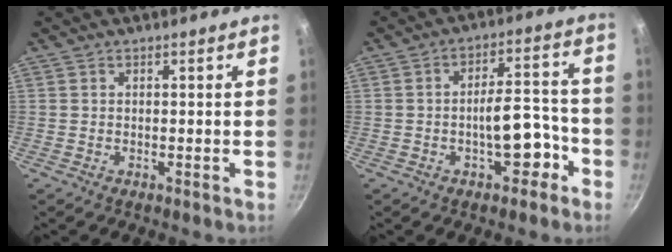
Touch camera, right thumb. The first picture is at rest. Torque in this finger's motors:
{"motor_torque": [3.03, 1.98, 1.18, -0.46, 0.13]}